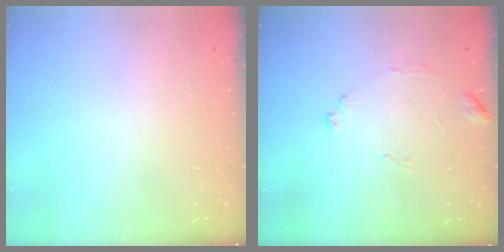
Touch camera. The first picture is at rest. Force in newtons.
{"total": 8.1, "press": 8.0, "slide": 0.4}